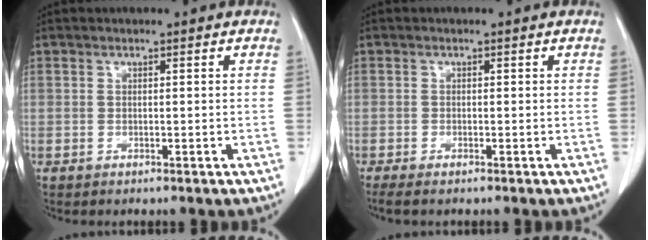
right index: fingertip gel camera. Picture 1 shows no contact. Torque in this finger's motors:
{"motor_torque": [-0.02, -0.03, 0.08, 0.02]}